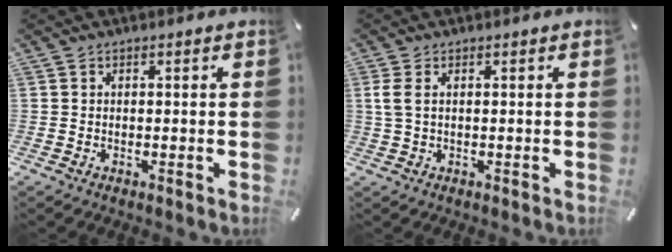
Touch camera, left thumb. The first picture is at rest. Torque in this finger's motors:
{"motor_torque": [0.31, 0.90, 0.33, -0.30, 0.16]}